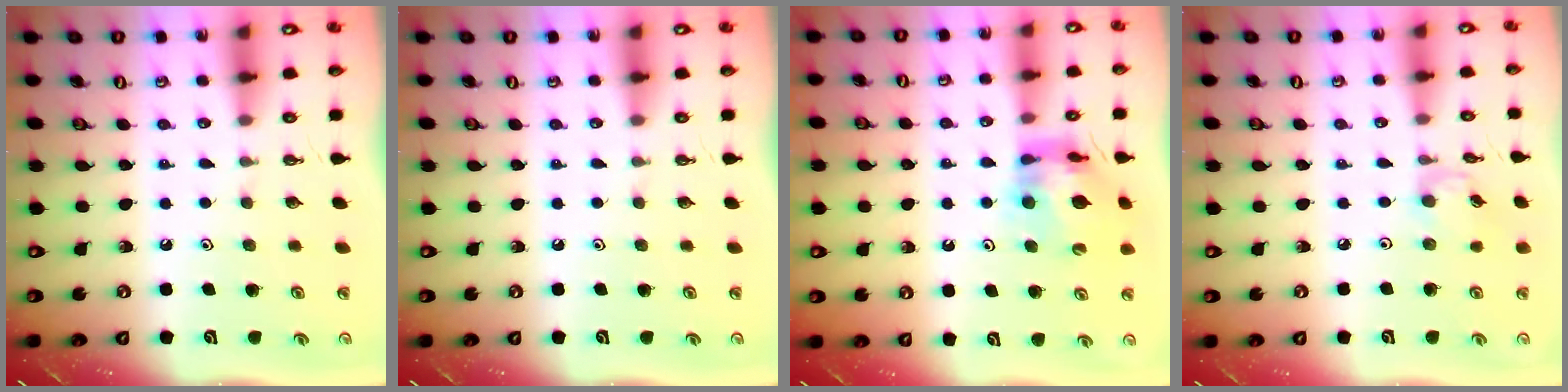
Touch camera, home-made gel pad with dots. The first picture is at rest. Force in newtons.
{"total": 0.0}
{"total": 12.2, "press": 12.1, "slide": 1.1}
{"total": 4.0, "press": 3.9, "slide": 0.5}